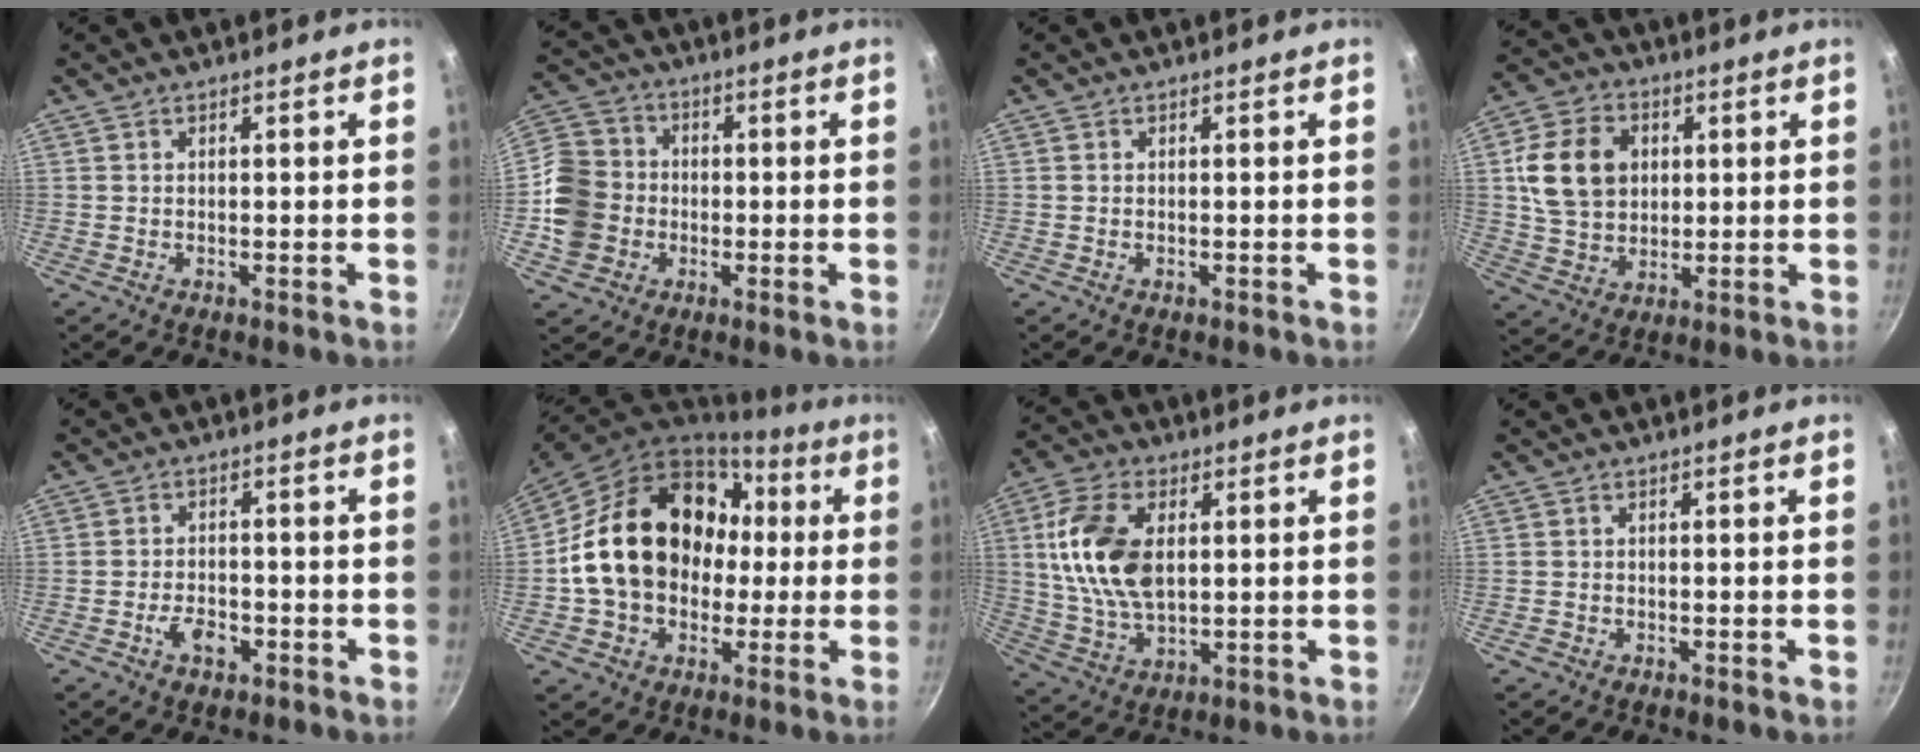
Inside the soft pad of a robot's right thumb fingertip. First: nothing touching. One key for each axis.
{"total": 12.1, "fx": -1.8, "fy": 10.7, "fz": 5.5, "tx": -0.082, "ty": 0.029, "tz": -0.047}
{"total": 0.0}
{"total": 13.6, "fx": 2.7, "fy": 10.7, "fz": 7.9, "tx": -0.121, "ty": 0.001, "tz": 0.046}
{"total": 4.9, "fx": -2.2, "fy": 2.9, "fz": 3.2, "tx": -0.046, "ty": 0.016, "tz": -0.039}
{"total": 23.0, "fx": 1.4, "fy": 17.6, "fz": 14.8, "tx": -0.236, "ty": 0.057, "tz": 0.031}
{"total": 14.8, "fx": 2.6, "fy": 8.7, "fz": 11.7, "tx": -0.214, "ty": -0.005, "tz": 0.051}
{"total": 0.7, "fx": -0.4, "fy": 0.5, "fz": 0.2, "tx": -0.004, "ty": 0.003, "tz": -0.008}